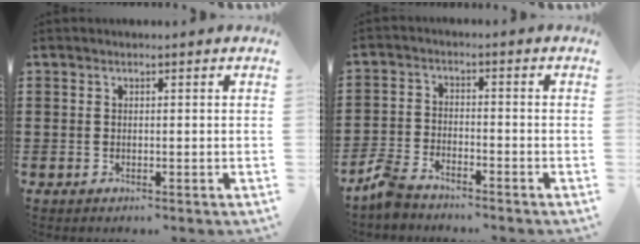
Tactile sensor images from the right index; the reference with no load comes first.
{"total": 4.3, "force": [-3.9, 1.0, 1.3], "torque": [-0.050, -0.004, -0.087]}